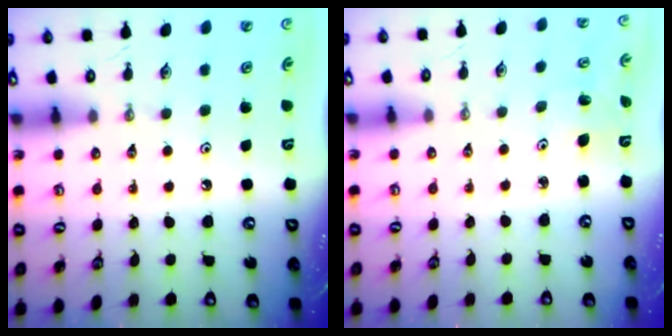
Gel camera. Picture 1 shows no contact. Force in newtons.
{"total": 2.4, "press": 2.4, "slide": 0.1}